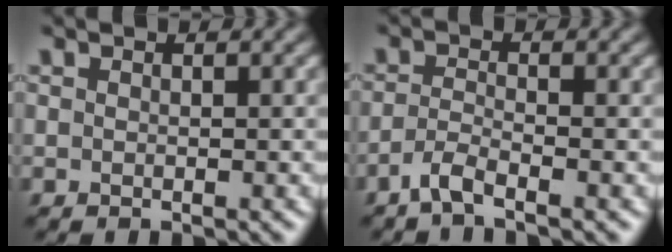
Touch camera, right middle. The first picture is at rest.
{"total": 2.1, "force": [-1.6, 0.3, 1.4], "torque": [-0.031, -0.002, -0.041]}